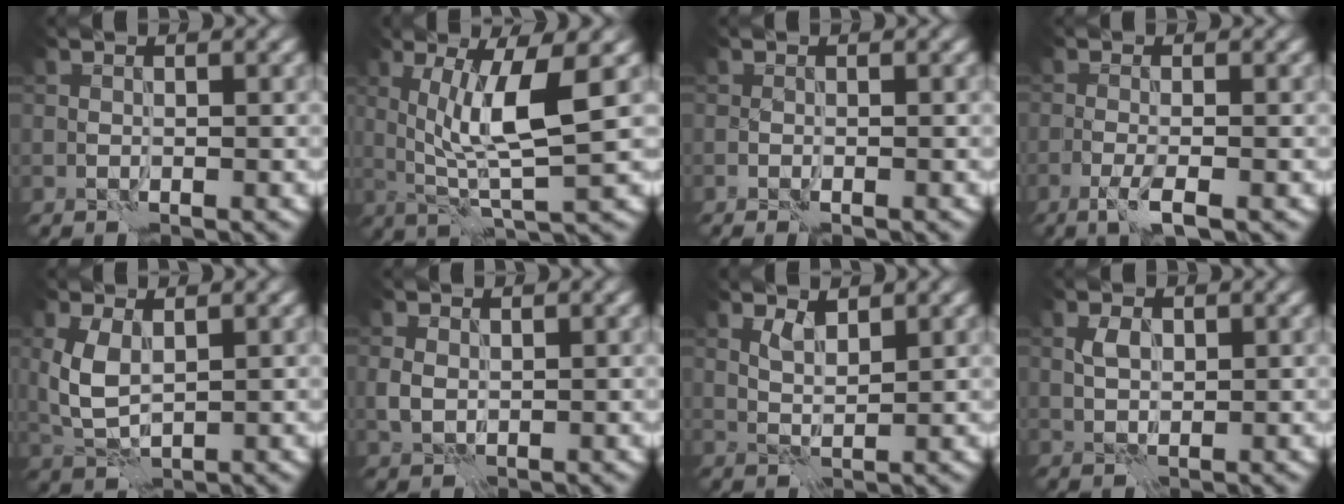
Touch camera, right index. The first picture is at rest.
{"total": 6.3, "force": [1.5, 1.2, 6.0], "torque": [-0.115, -0.005, 0.030]}
{"total": 0.8, "force": [-0.5, 0.1, 0.6], "torque": [-0.017, 0.000, -0.010]}
{"total": 2.5, "force": [-1.3, 0.5, 2.1], "torque": [-0.039, 0.001, -0.034]}
{"total": 3.7, "force": [1.1, 2.1, 2.9], "torque": [-0.075, 0.002, 0.025]}
{"total": 1.5, "force": [0.4, 1.3, 0.8], "torque": [-0.021, -0.002, 0.008]}
{"total": 1.7, "force": [1.4, 0.4, 0.8], "torque": [-0.021, -0.005, 0.029]}
{"total": 1.5, "force": [0.7, 1.0, 1.0], "torque": [-0.020, 0.001, 0.013]}